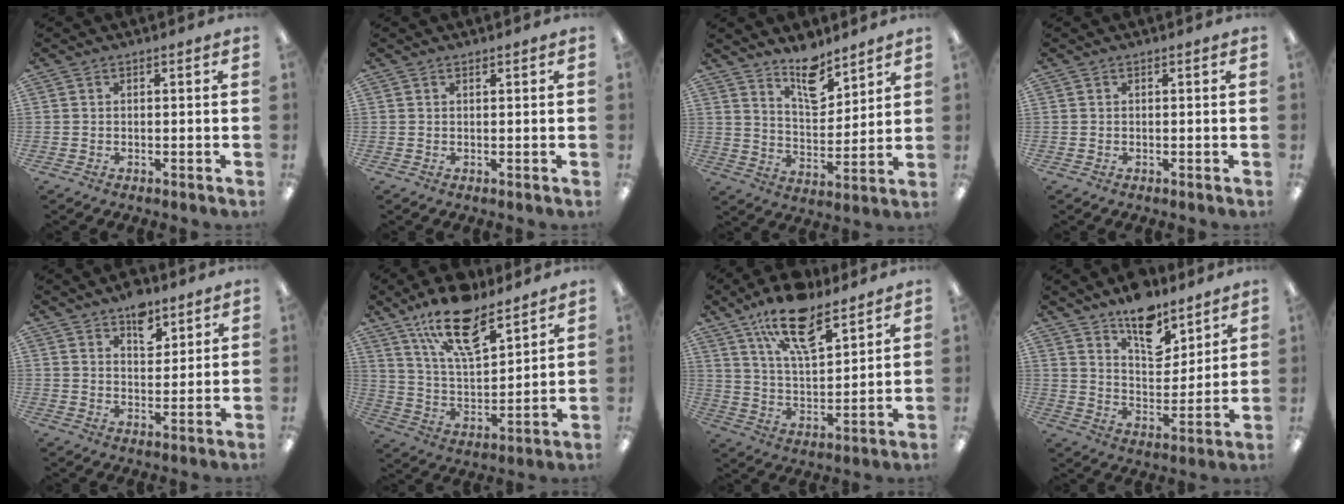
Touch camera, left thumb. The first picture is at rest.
{"total": 0.6, "force": [0.5, 0.1, 0.2], "torque": [-0.005, 0.002, 0.009]}
{"total": 10.8, "force": [8.8, 4.3, 4.6], "torque": [-0.060, -0.059, 0.156]}
{"total": 0.0}
{"total": 7.6, "force": [5.2, 4.3, 3.6], "torque": [-0.031, -0.028, 0.086]}
{"total": 18.4, "force": [12.4, 7.2, 11.5], "torque": [-0.200, -0.059, 0.213]}
{"total": 17.2, "force": [11.3, 7.0, 10.9], "torque": [-0.184, -0.047, 0.191]}
{"total": 13.1, "force": [9.9, 6.2, 6.0], "torque": [-0.077, -0.066, 0.175]}